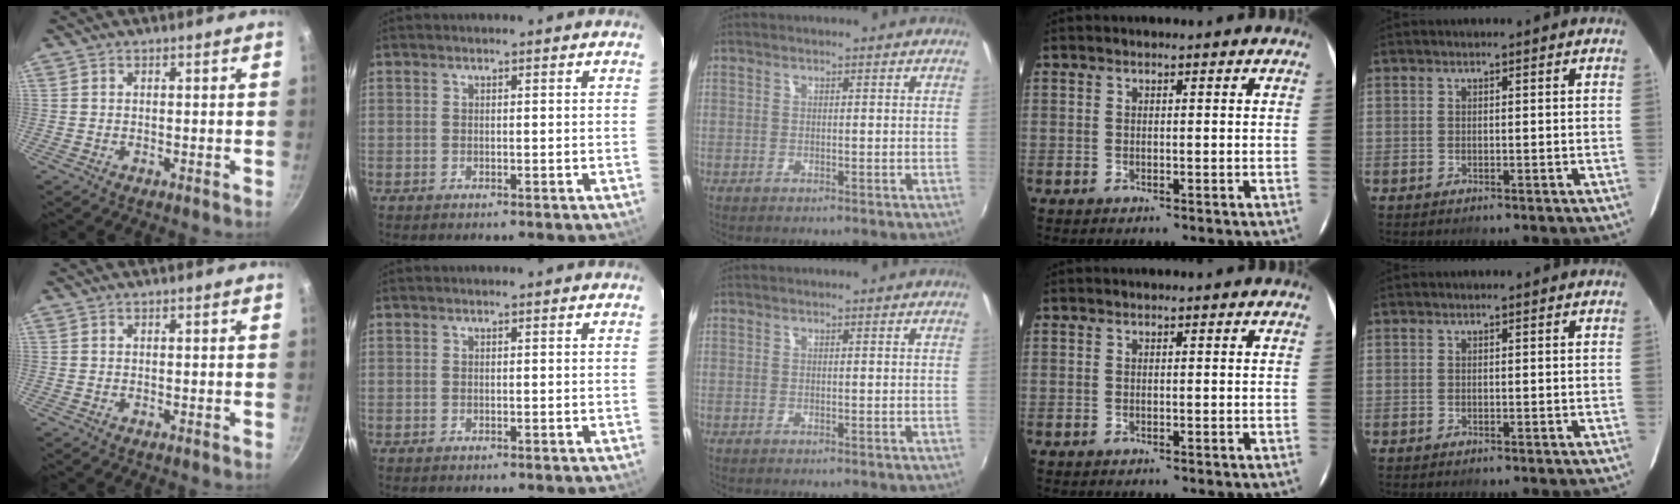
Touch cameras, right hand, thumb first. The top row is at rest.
{}